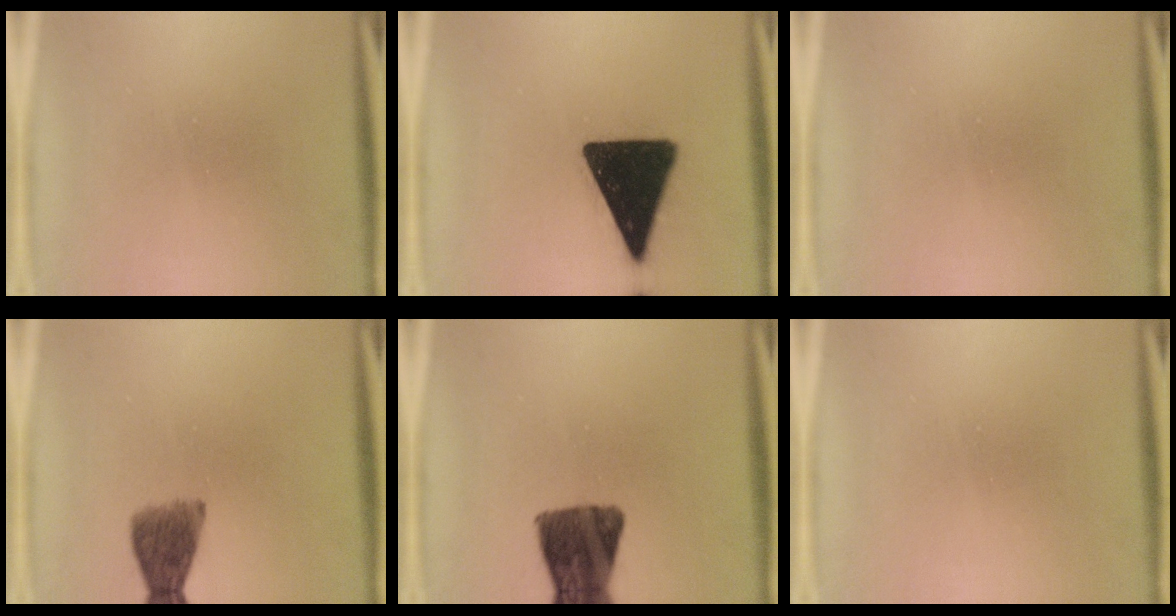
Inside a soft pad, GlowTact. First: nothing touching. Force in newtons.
{"total": 18.8}
{"total": 0.0}
{"total": 4.3}
{"total": 11.8}
{"total": 0.0}